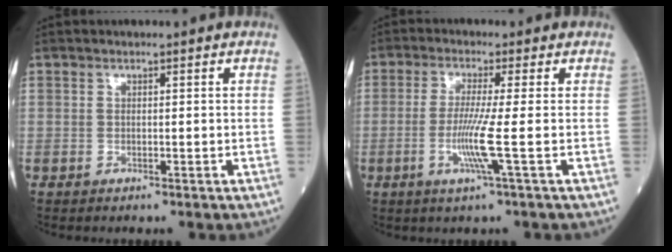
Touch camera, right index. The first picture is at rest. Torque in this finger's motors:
{"motor_torque": [0.24, -0.10, 0.10, 0.11]}